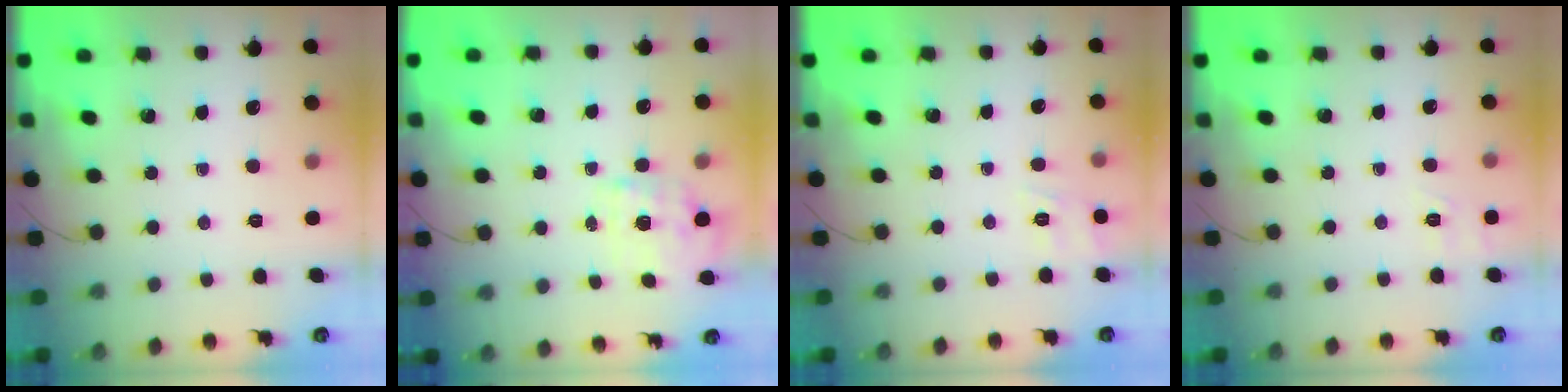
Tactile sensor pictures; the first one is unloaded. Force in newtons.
{"total": 1.8, "press": 1.8, "slide": 0.5}
{"total": 3.6, "press": 3.2, "slide": 1.7}
{"total": 1.8, "press": 0.2, "slide": 1.8}